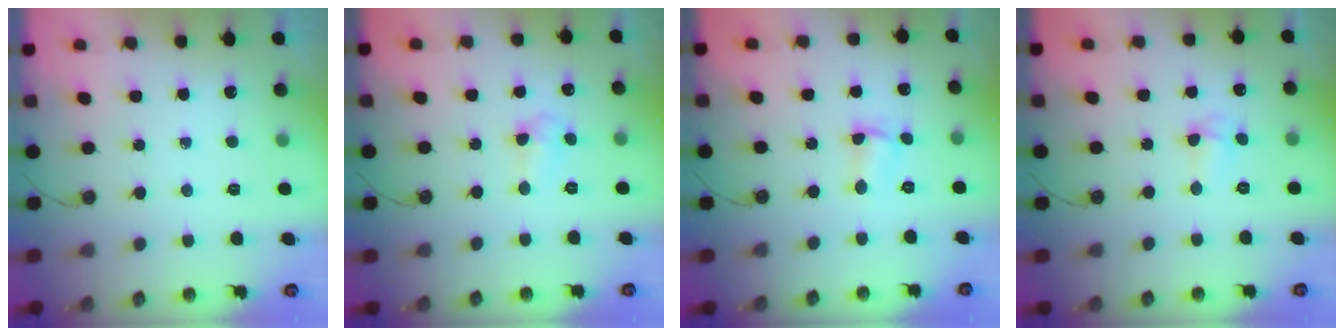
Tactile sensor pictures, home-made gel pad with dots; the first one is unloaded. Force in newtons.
{"total": 3.6, "press": 3.6, "slide": 0.6}
{"total": 1.8, "press": 1.7, "slide": 0.5}
{"total": 4.4, "press": 3.3, "slide": 3.0}